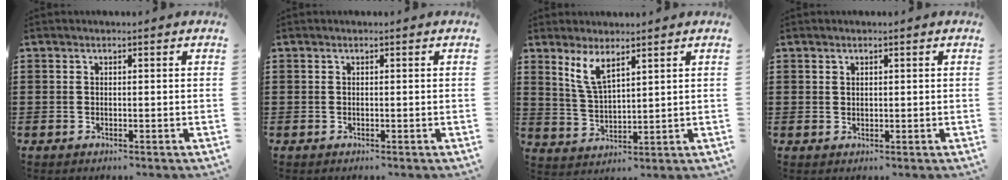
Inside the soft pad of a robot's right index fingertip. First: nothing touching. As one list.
[{"total": 0.0}, {"total": 5.2, "force": [3.2, 1.7, 3.7], "torque": [-0.081, 0.001, 0.058]}, {"total": 0.9, "force": [0.6, 0.6, 0.3], "torque": [-0.006, 0.003, 0.012]}]